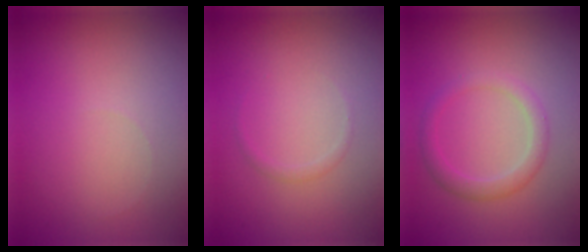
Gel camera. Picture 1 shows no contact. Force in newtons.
{"total": 0.6, "press": 0.6, "slide": 0.1}
{"total": 2.1, "press": 2.1, "slide": 0.1}